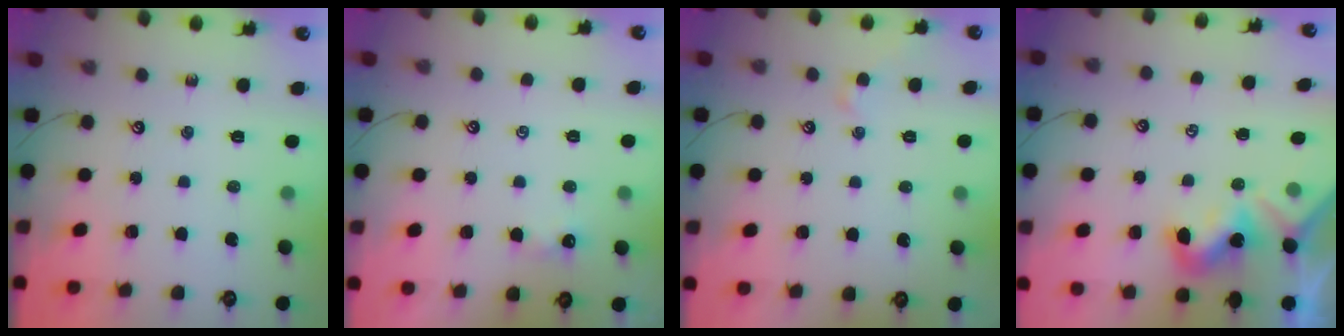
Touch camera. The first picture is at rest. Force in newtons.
{"total": 1.7, "press": 1.7, "slide": 0.3}
{"total": 0.6, "press": 0.0, "slide": 0.6}
{"total": 1.8, "press": 1.8, "slide": 0.1}